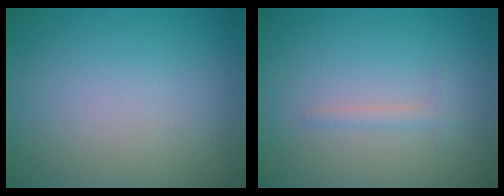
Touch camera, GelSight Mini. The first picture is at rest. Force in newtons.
{"total": 0.9, "press": 0.9, "slide": 0.0}